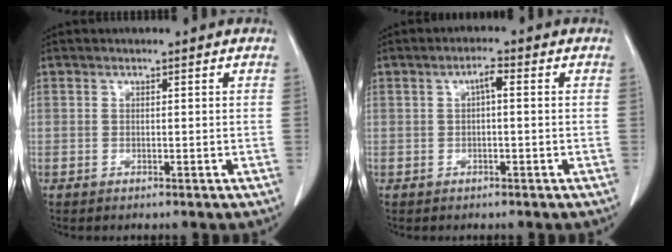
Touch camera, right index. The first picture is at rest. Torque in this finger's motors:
{"motor_torque": [0.28, -0.05, 0.13, 0.04]}